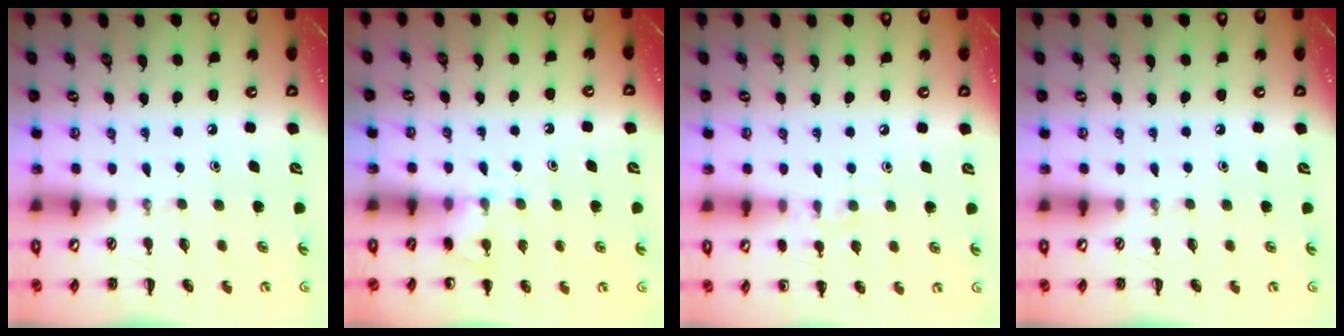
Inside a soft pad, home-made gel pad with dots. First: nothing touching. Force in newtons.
{"total": 6.1, "press": 5.9, "slide": 1.6}
{"total": 7.1, "press": 6.8, "slide": 2.1}
{"total": 0.0}